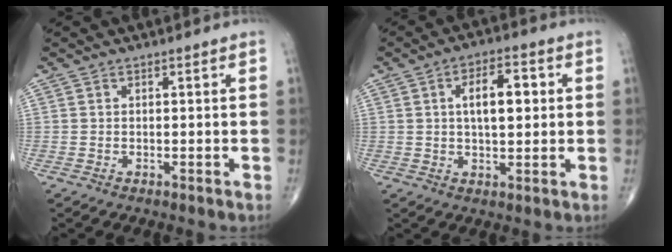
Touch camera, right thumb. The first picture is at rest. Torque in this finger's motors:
{"motor_torque": [1.13, 2.82, 1.07, 0.07, -0.02]}